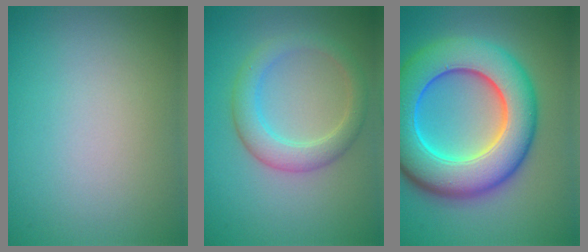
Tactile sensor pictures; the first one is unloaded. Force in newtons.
{"total": 3.5, "press": 3.5, "slide": 0.3}
{"total": 12.2, "press": 12.2, "slide": 0.1}